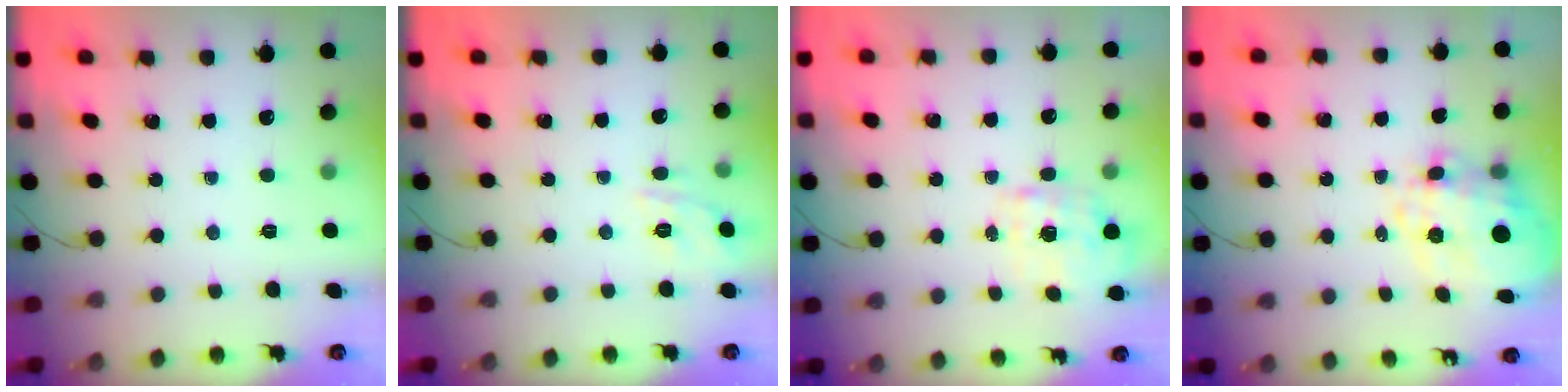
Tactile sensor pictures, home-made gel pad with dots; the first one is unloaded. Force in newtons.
{"total": 10.1, "press": 10.0, "slide": 1.4}
{"total": 1.8, "press": 1.7, "slide": 0.5}
{"total": 13.6, "press": 13.3, "slide": 2.9}